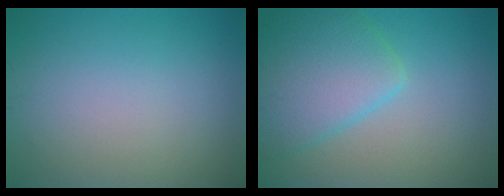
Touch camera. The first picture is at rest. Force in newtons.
{"total": 6.0, "press": 6.0, "slide": 0.2}